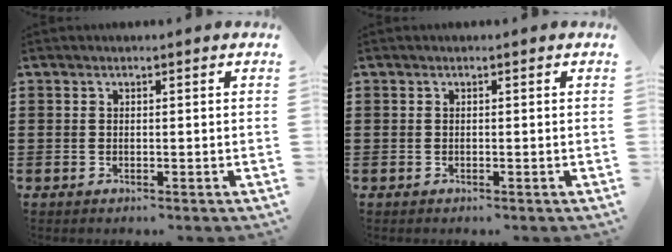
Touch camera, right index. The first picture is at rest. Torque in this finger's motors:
{"motor_torque": [0.66, -0.03, 0.00, 0.01]}